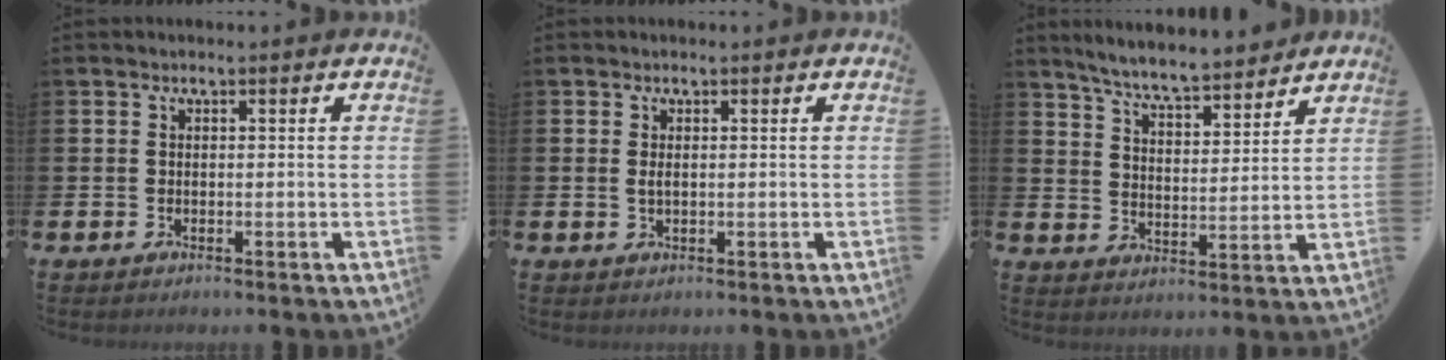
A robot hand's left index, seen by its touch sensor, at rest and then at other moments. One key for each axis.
{"total": 0.9, "fx": 0.3, "fy": 0.3, "fz": 0.8, "tx": -0.009, "ty": 0.001, "tz": 0.002}
{"total": 6.6, "fx": 6.4, "fy": 0.4, "fz": 1.7, "tx": -0.057, "ty": -0.040, "tz": 0.113}